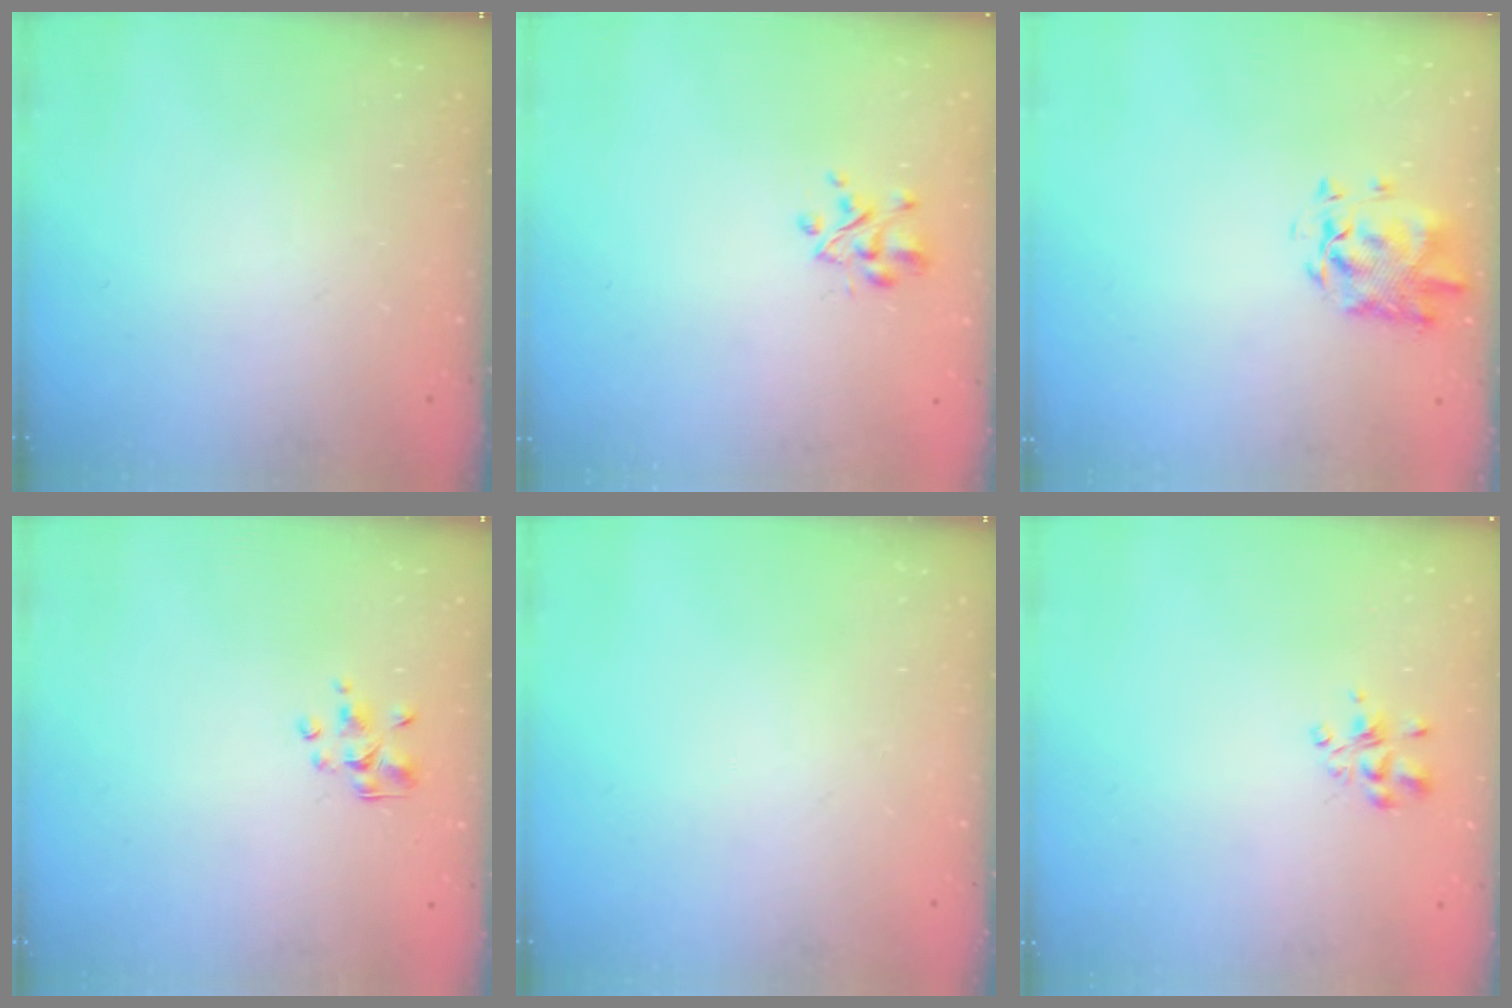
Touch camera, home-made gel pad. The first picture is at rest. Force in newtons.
{"total": 3.2, "press": 3.1, "slide": 0.7}
{"total": 2.1, "press": 2.1, "slide": 0.6}
{"total": 1.9, "press": 1.8, "slide": 0.6}
{"total": 0.0}
{"total": 3.0, "press": 3.0, "slide": 0.5}